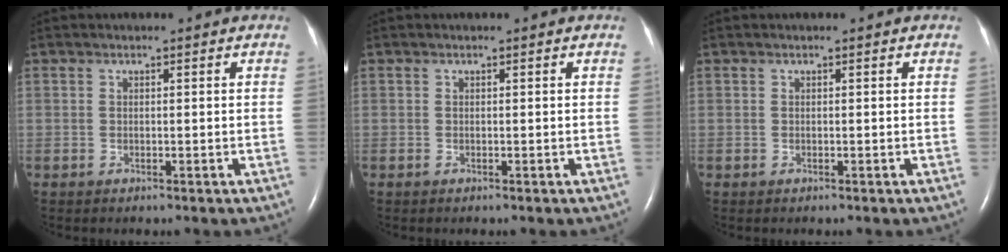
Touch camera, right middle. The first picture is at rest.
{"total": 0.0}
{"total": 0.0}